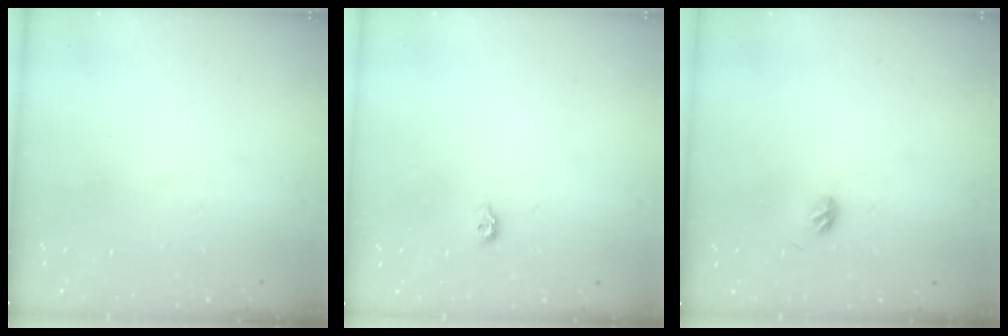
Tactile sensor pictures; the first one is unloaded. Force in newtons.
{"total": 5.3, "press": 5.2, "slide": 0.8}
{"total": 4.0, "press": 3.9, "slide": 1.0}